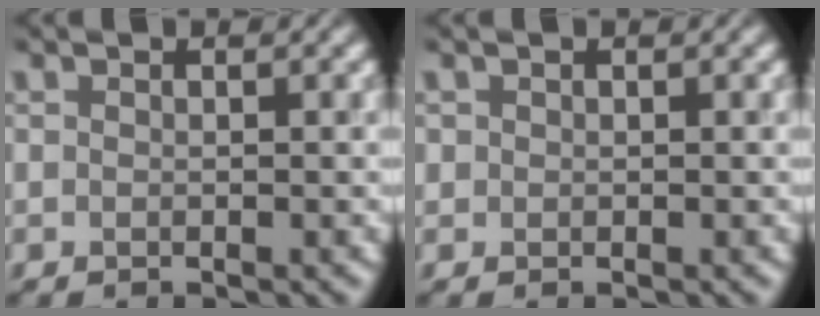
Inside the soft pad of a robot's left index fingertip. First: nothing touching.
{"total": 0.5, "force": [0.1, 0.5, 0.0], "torque": [0.006, 0.001, -0.001]}